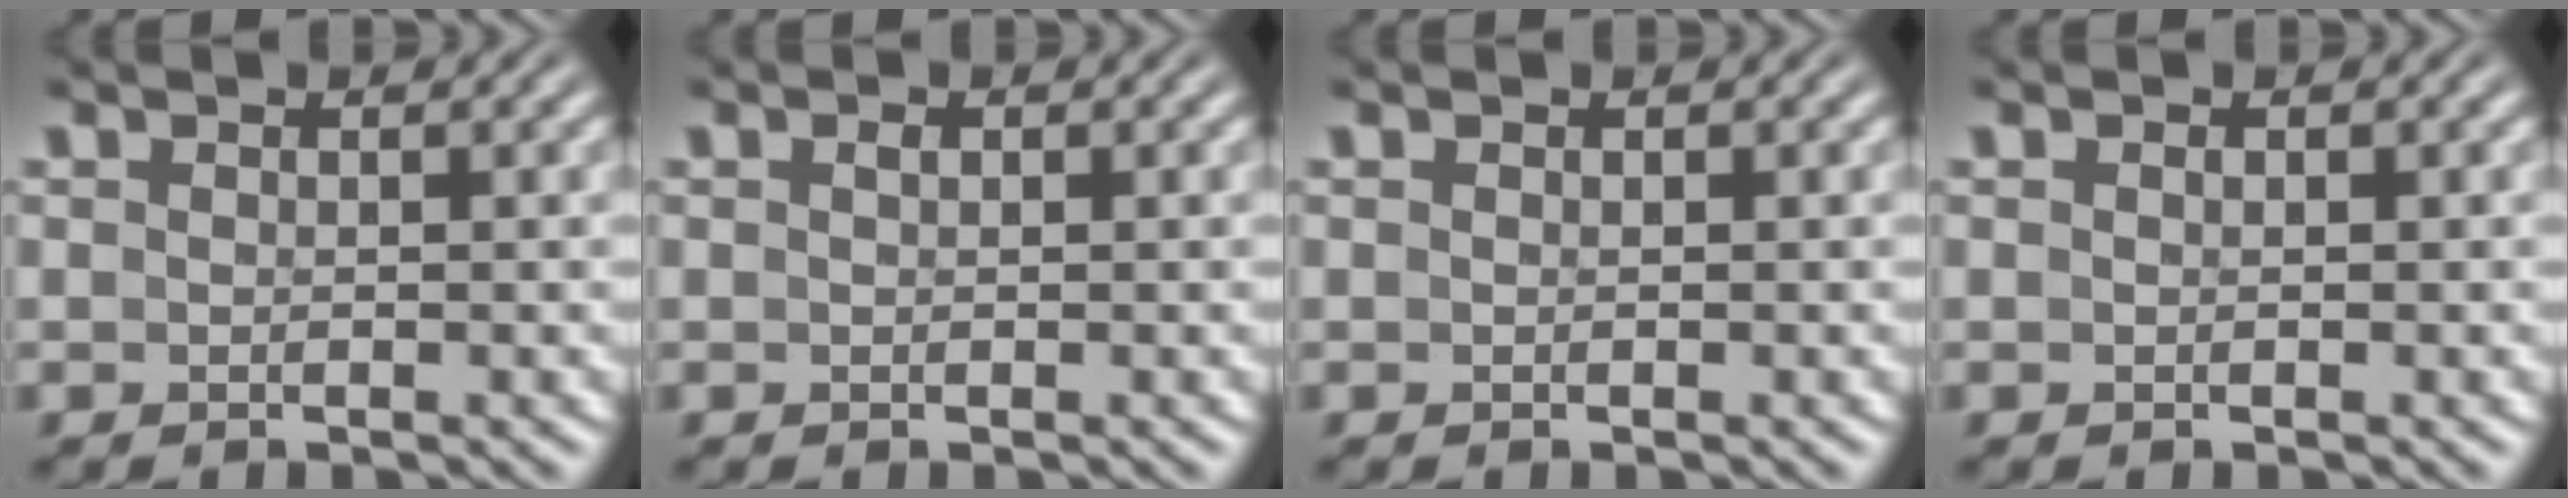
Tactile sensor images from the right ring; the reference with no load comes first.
{"total": 0.0}
{"total": 0.0}
{"total": 0.0}